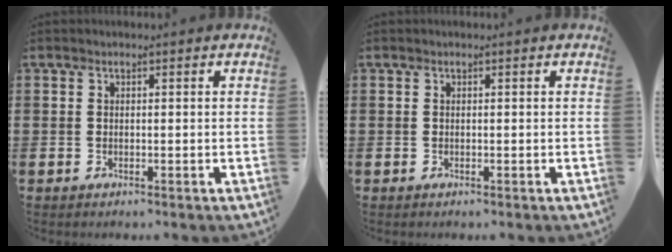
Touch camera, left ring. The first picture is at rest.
{"total": 0.0}